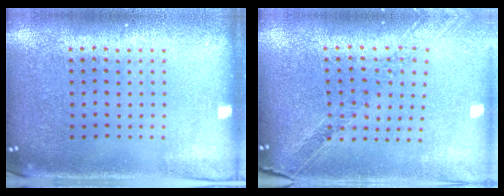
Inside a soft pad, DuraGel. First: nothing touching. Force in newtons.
{"total": 1.1, "press": 1.1, "slide": 0.1}